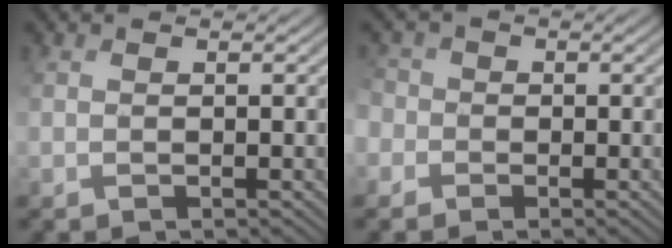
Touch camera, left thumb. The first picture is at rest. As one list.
[{"total": 2.7, "force": [-1.3, 2.4, -0.1], "torque": [-0.004, 0.000, -0.039]}]